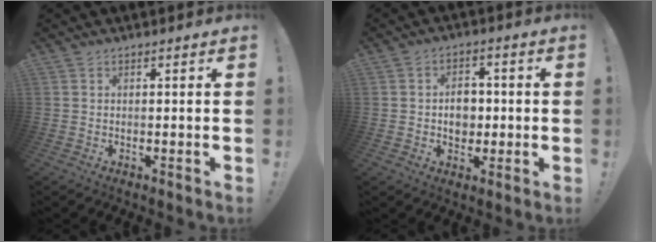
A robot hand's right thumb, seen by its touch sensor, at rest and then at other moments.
{"total": 7.1, "force": [-0.2, 5.8, 4.1], "torque": [-0.062, 0.004, -0.005]}